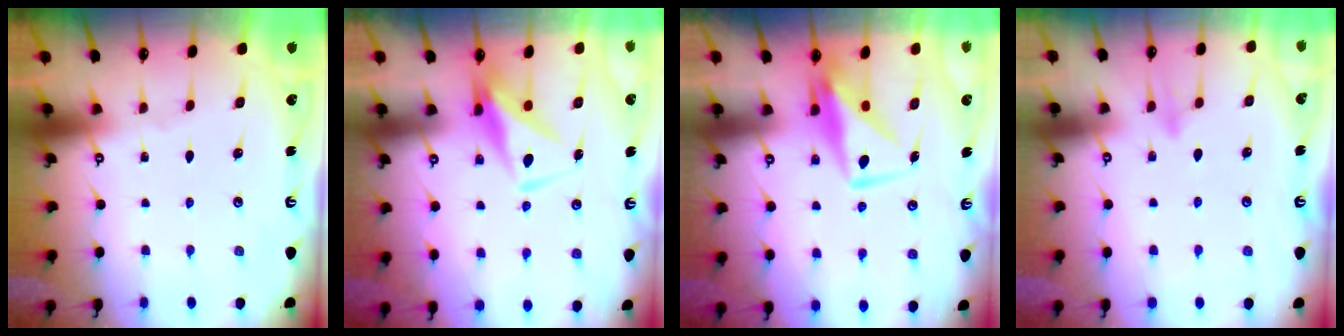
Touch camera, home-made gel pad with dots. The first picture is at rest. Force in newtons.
{"total": 9.6, "press": 9.5, "slide": 1.3}
{"total": 10.0, "press": 10.0, "slide": 0.8}
{"total": 8.1, "press": 8.1, "slide": 0.6}